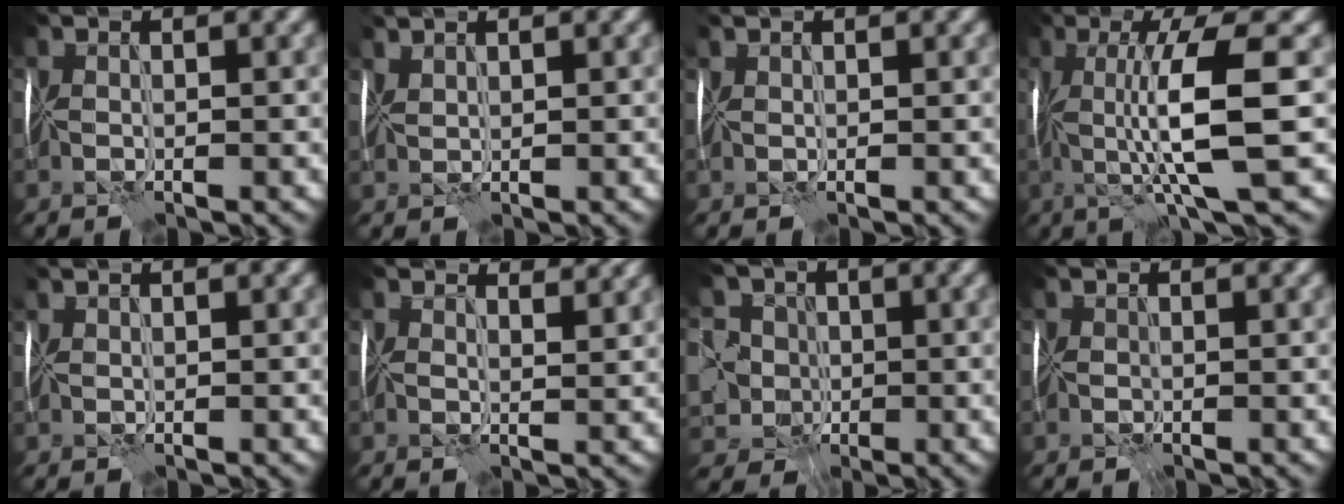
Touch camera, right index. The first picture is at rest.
{"total": 1.9, "force": [1.8, 0.5, 0.5], "torque": [-0.008, 0.021, 0.019]}
{"total": 0.9, "force": [0.8, 0.3, 0.3], "torque": [0.004, 0.007, 0.009]}
{"total": 7.4, "force": [-0.5, 1.2, 7.3], "torque": [-0.126, 0.019, 0.004]}
{"total": 1.3, "force": [1.1, 0.5, 0.4], "torque": [0.001, 0.013, 0.011]}
{"total": 4.6, "force": [3.9, 1.7, 1.7], "torque": [-0.017, 0.026, 0.035]}
{"total": 5.8, "force": [-0.8, 5.7, 0.9], "torque": [-0.035, 0.026, -0.032]}
{"total": 1.5, "force": [-0.1, -0.3, -1.4], "torque": [0.013, 0.010, 0.007]}